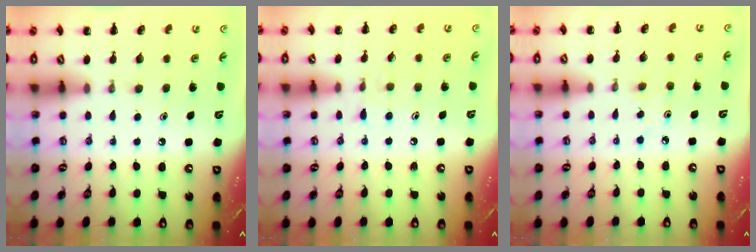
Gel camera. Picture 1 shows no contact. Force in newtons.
{"total": 5.1, "press": 4.7, "slide": 2.0}
{"total": 1.5, "press": 1.4, "slide": 0.6}